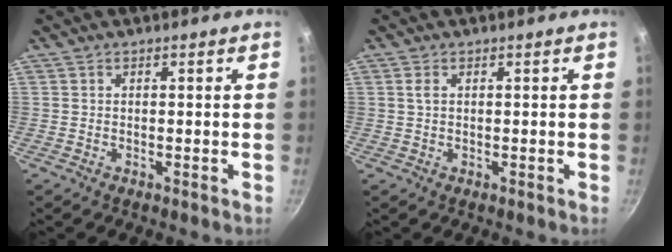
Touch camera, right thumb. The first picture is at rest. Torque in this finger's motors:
{"motor_torque": [0.09, -0.12, 0.05, 0.65, 0.08]}